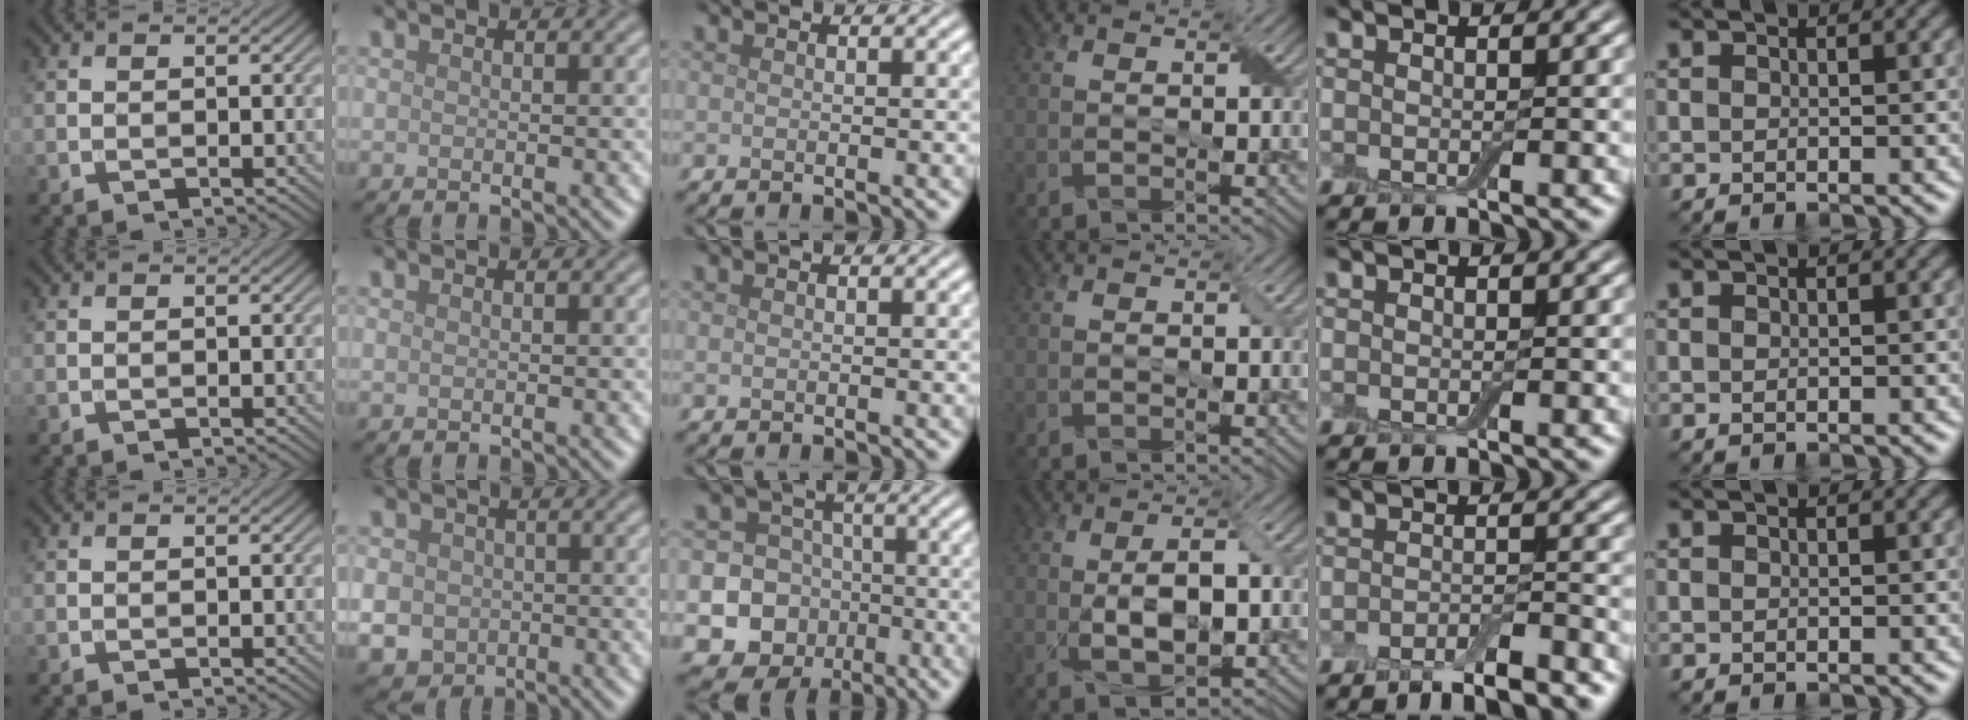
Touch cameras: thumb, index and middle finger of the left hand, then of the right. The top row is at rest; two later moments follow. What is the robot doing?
{"motion": "fold", "object": "cloth"}